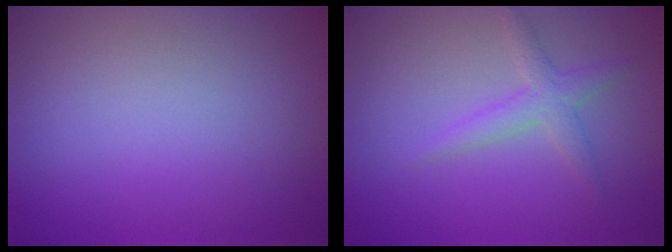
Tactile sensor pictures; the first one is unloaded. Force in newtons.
{"total": 2.1, "press": 2.1, "slide": 0.1}